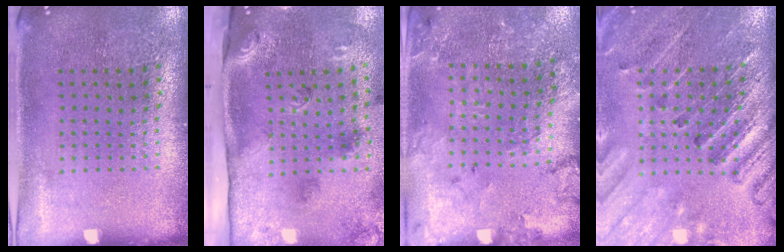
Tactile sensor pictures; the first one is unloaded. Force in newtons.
{"total": 3.3, "press": 2.0, "slide": 2.6}
{"total": 1.8, "press": 1.8, "slide": 0.3}
{"total": 2.7, "press": 2.6, "slide": 0.2}